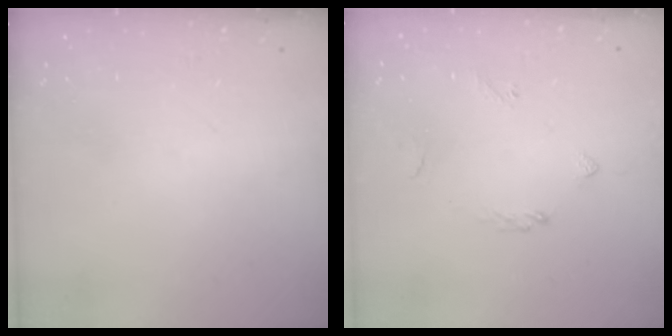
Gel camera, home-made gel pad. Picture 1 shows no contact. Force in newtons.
{"total": 2.8, "press": 2.7, "slide": 0.6}